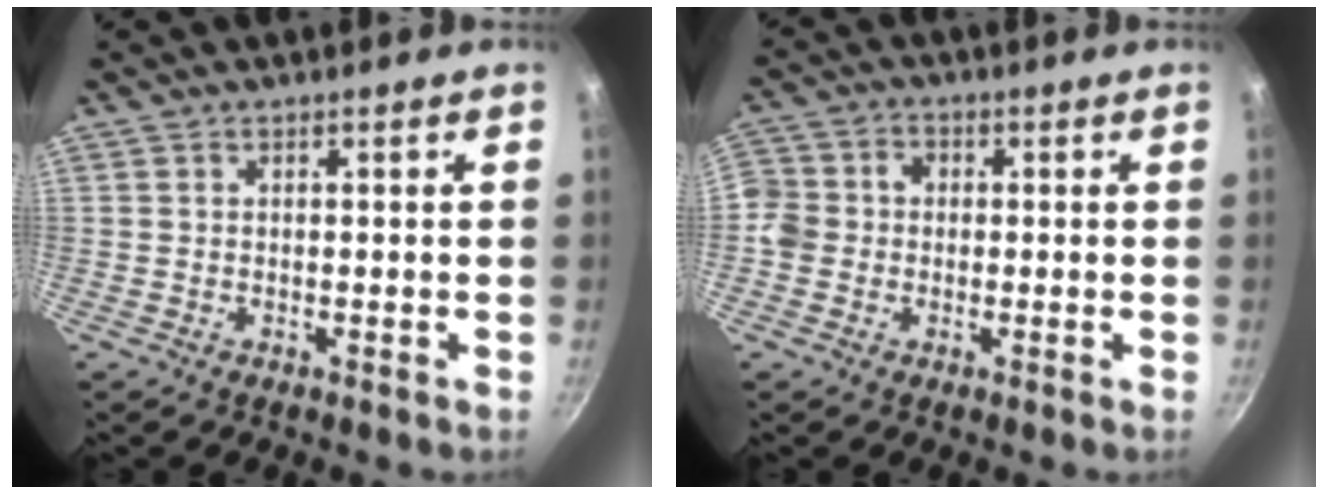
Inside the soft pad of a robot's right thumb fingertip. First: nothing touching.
{"total": 6.3, "force": [-0.6, 5.7, 2.6], "torque": [-0.041, 0.023, -0.019]}